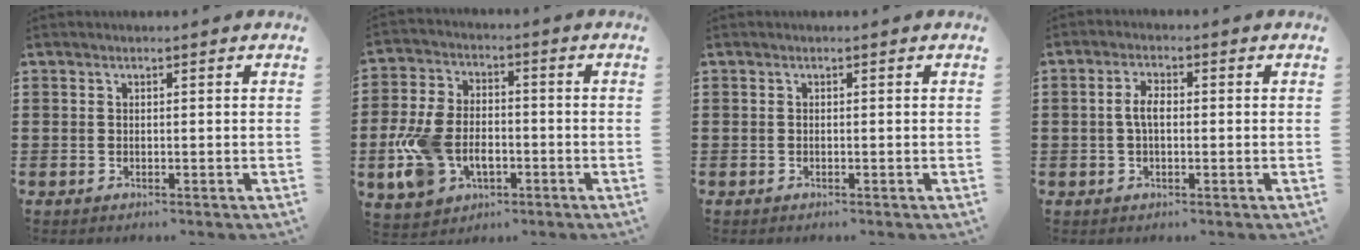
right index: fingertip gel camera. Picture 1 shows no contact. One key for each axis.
{"total": 8.9, "fx": -2.6, "fy": 6.1, "fz": 6.0, "tx": -0.154, "ty": 0.007, "tz": -0.049}
{"total": 0.0}
{"total": 3.3, "fx": 0.0, "fy": 1.6, "fz": 2.9, "tx": -0.065, "ty": 0.003, "tz": -0.004}